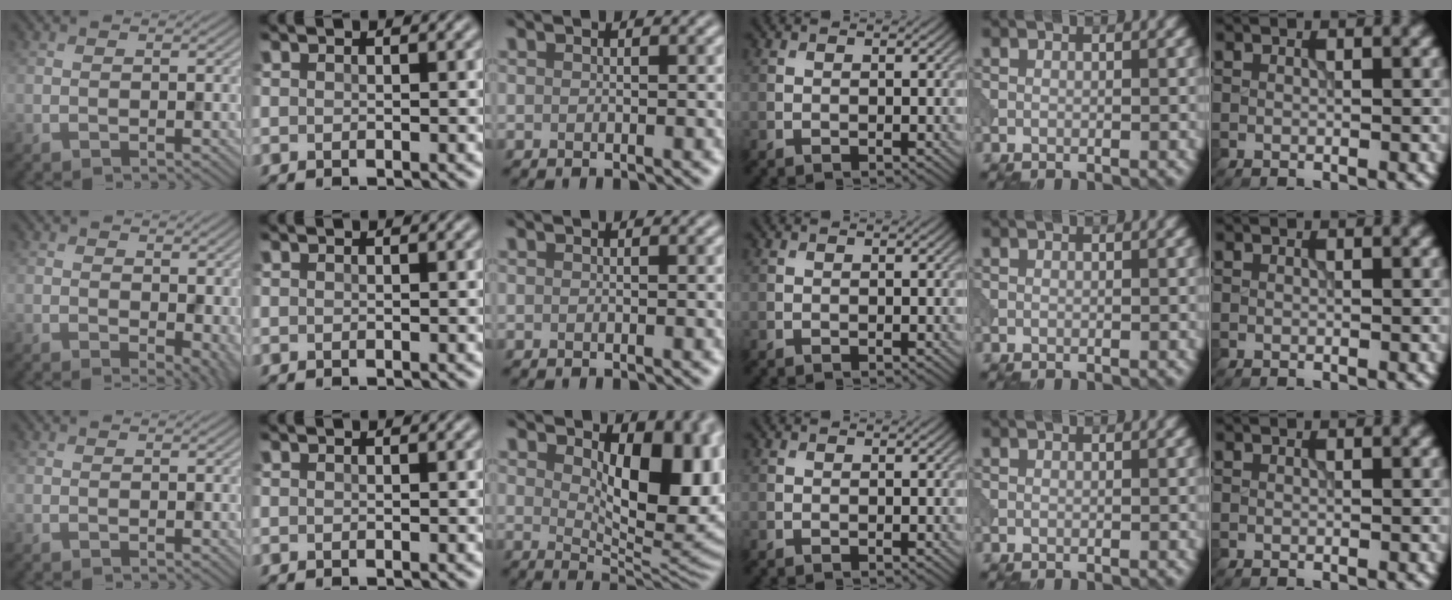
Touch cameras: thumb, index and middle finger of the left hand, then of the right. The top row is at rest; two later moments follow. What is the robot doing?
{"motion": "pour", "object": "beaker"}